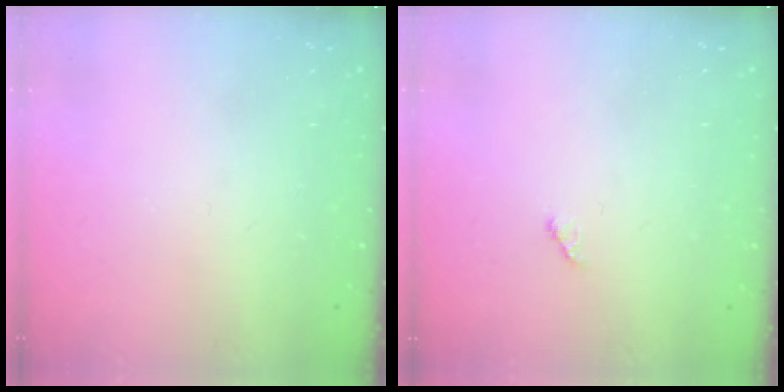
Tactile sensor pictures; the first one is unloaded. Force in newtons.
{"total": 1.3, "press": 1.3, "slide": 0.2}